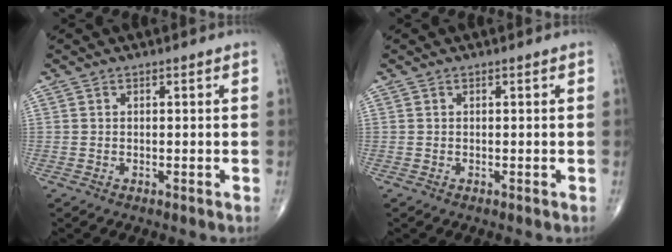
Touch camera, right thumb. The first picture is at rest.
{"total": 0.0}